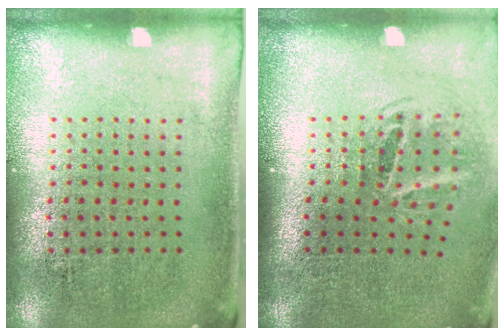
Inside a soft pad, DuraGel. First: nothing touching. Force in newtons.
{"total": 1.9, "press": 1.3, "slide": 1.4}